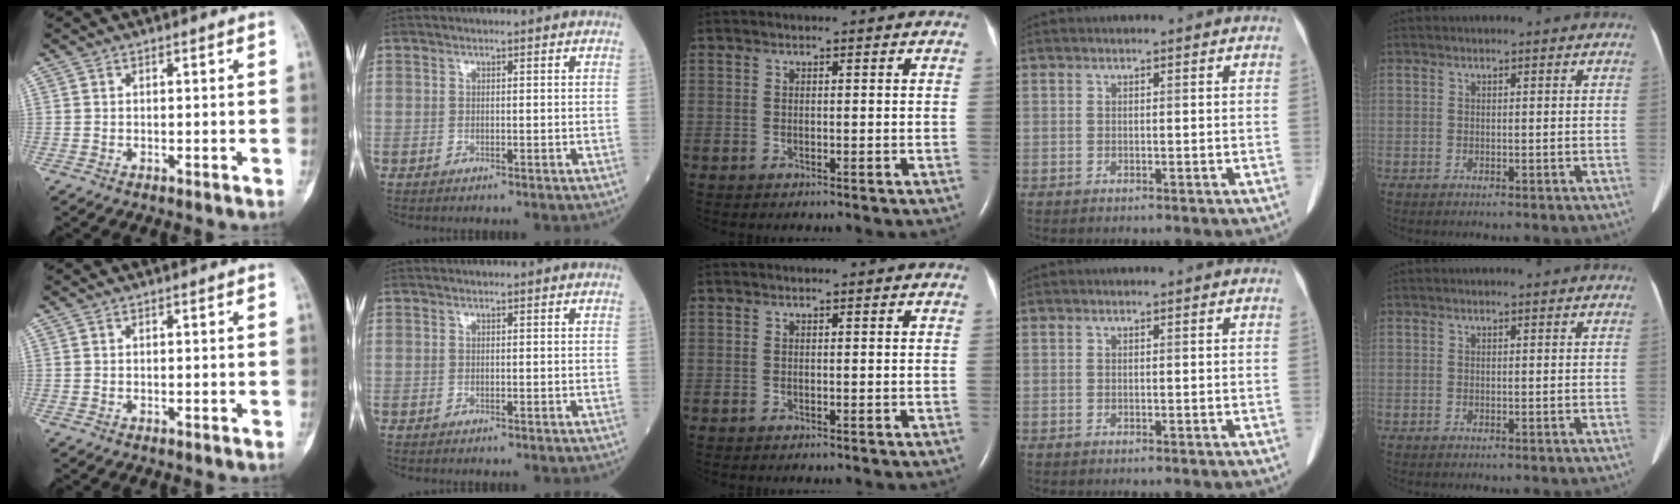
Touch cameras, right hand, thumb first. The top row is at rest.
{}